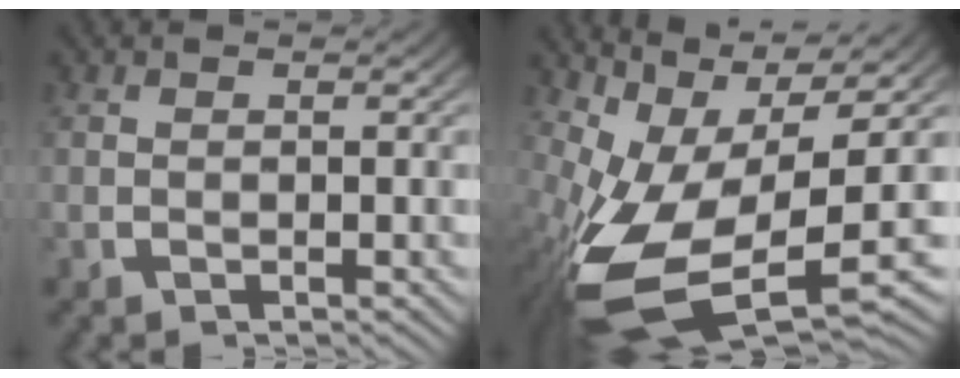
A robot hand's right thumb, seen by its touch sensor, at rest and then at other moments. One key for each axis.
{"total": 14.7, "fx": -1.7, "fy": 7.8, "fz": 12.3, "tx": -0.250, "ty": -0.052, "tz": 0.001}